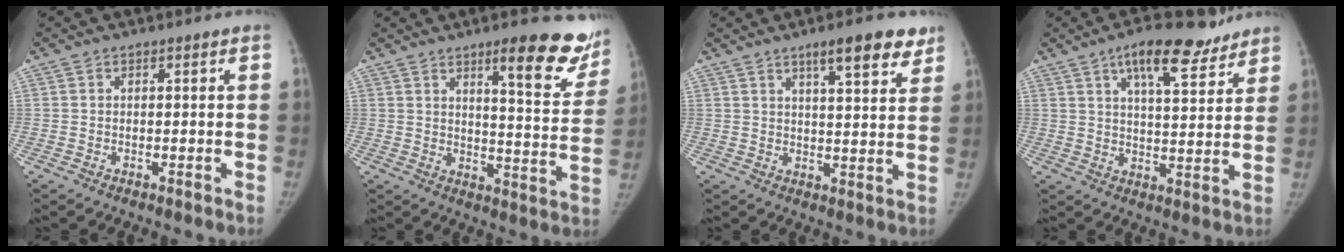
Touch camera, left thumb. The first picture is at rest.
{"total": 16.0, "force": [10.7, 3.9, 11.3], "torque": [-0.096, -0.069, 0.138]}
{"total": 9.7, "force": [6.3, 2.4, 7.0], "torque": [-0.077, -0.029, 0.090]}
{"total": 12.2, "force": [8.2, 4.2, 8.0], "torque": [-0.099, -0.031, 0.124]}